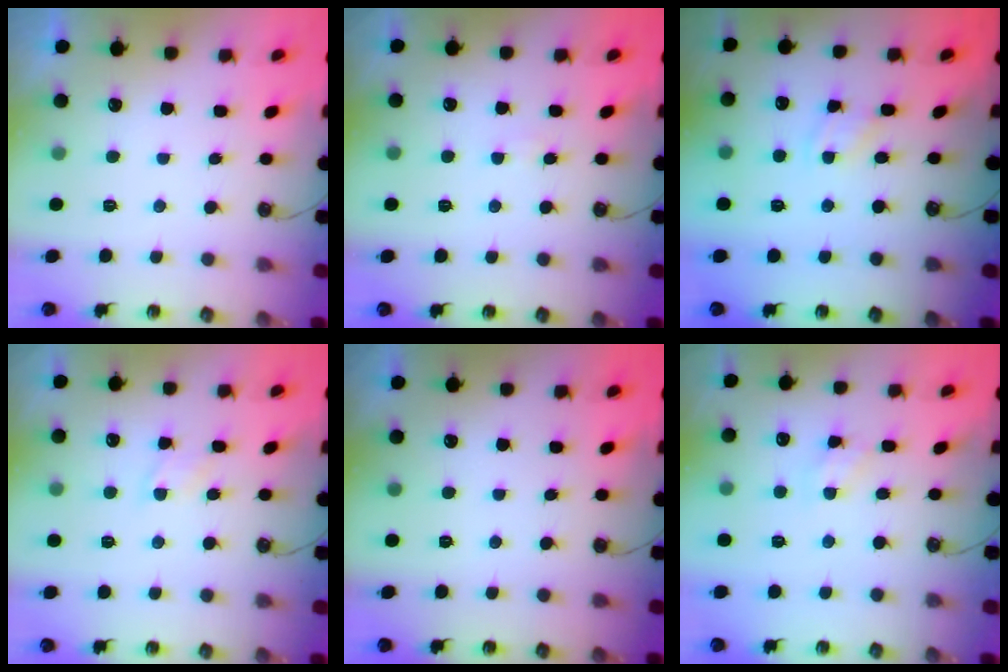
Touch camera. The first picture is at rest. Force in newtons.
{"total": 1.2, "press": 1.1, "slide": 0.2}
{"total": 2.9, "press": 2.9, "slide": 0.4}
{"total": 4.3, "press": 4.3, "slide": 0.6}
{"total": 0.0}
{"total": 3.7, "press": 3.6, "slide": 0.5}